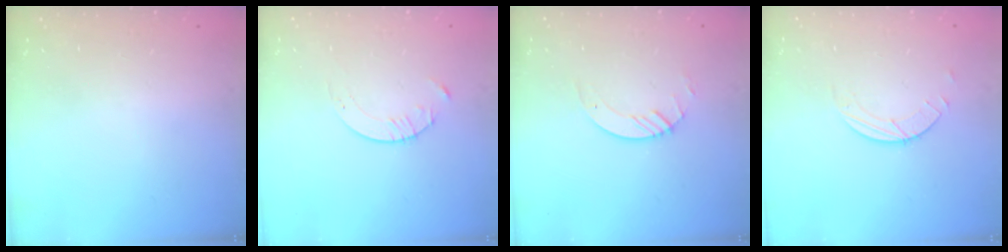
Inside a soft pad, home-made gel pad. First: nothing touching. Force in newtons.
{"total": 4.1, "press": 4.0, "slide": 0.5}
{"total": 3.9, "press": 3.9, "slide": 0.4}
{"total": 1.5, "press": 1.5, "slide": 0.1}